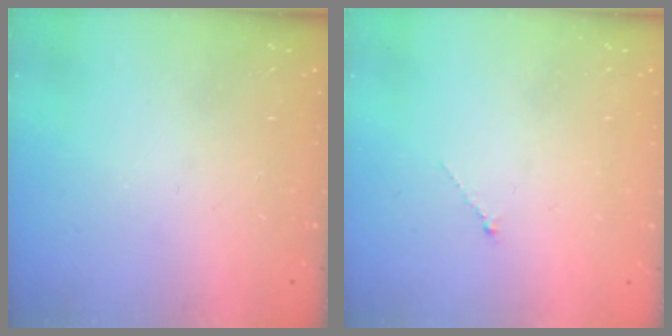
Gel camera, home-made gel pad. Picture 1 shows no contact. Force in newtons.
{"total": 0.0}